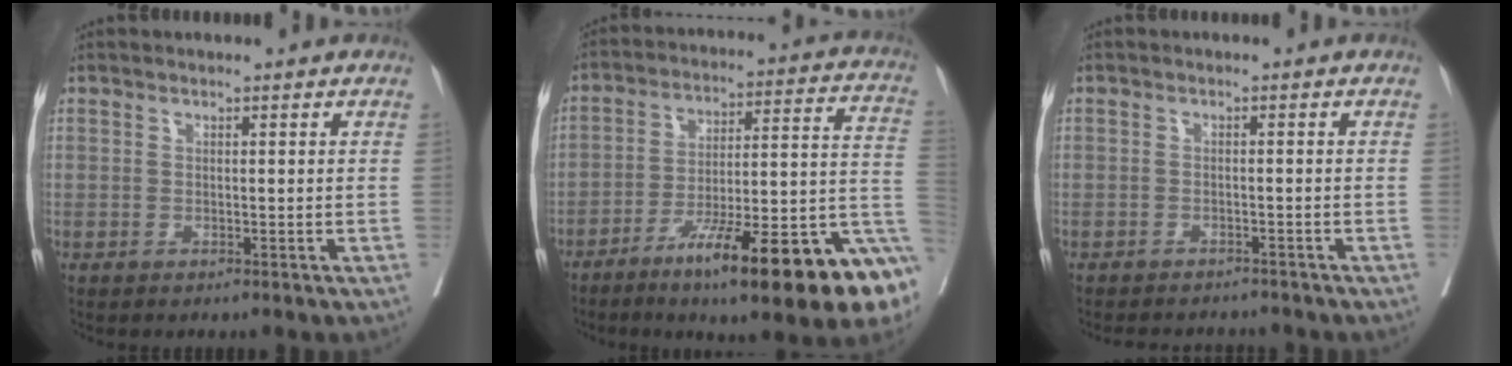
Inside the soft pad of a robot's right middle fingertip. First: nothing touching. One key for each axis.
{"total": 23.8, "fx": -12.4, "fy": 2.6, "fz": 20.1, "tx": -0.199, "ty": 0.003, "tz": -0.193}
{"total": 6.8, "fx": -6.4, "fy": 1.4, "fz": 1.4, "tx": -0.014, "ty": -0.001, "tz": -0.084}